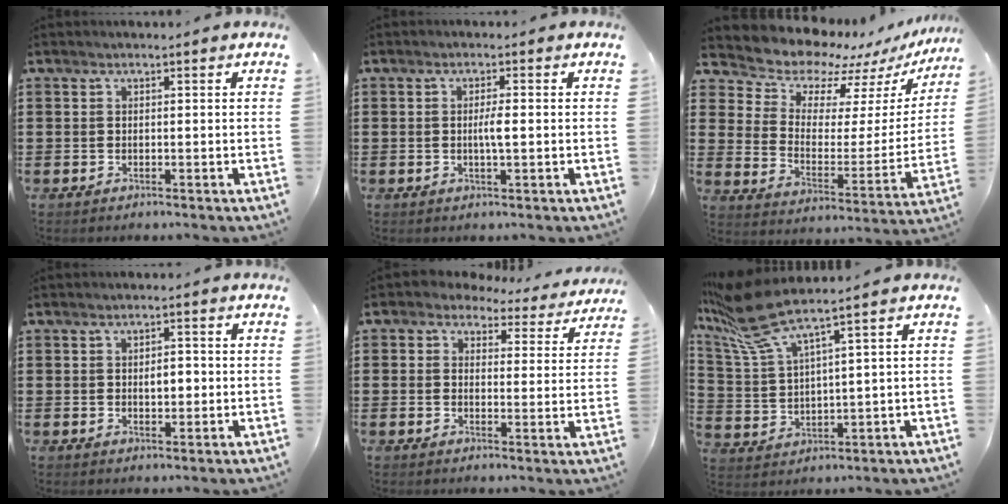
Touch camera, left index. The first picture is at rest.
{"total": 2.4, "force": [-0.2, 0.3, 2.4], "torque": [-0.046, -0.002, -0.004]}
{"total": 8.4, "force": [7.9, 2.7, 0.9], "torque": [-0.055, -0.075, 0.135]}
{"total": 3.0, "force": [-0.1, 1.6, 2.5], "torque": [-0.042, 0.002, -0.007]}
{"total": 3.2, "force": [2.6, 1.6, 0.7], "torque": [-0.032, -0.014, 0.043]}
{"total": 8.5, "force": [6.2, 1.3, 5.6], "torque": [-0.156, -0.035, 0.103]}